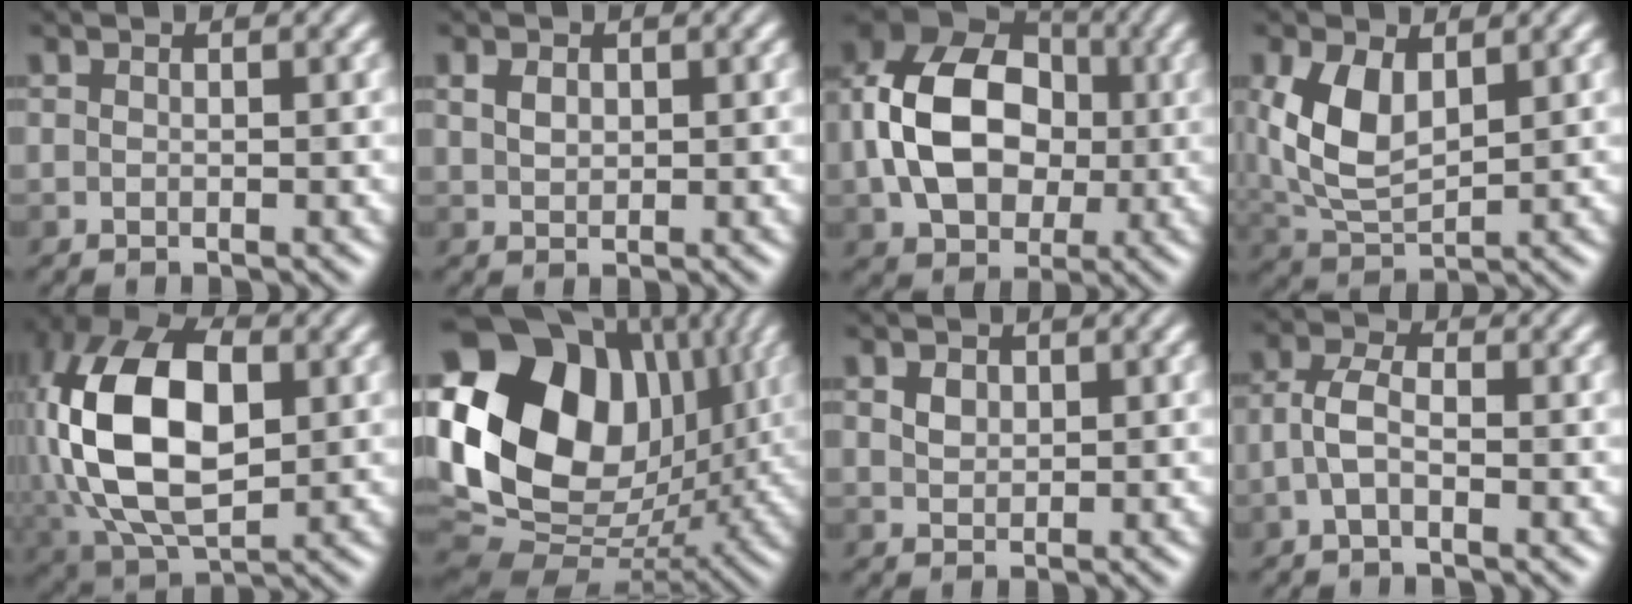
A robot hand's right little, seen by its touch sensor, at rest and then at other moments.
{"total": 1.6, "force": [0.5, 1.2, 1.0], "torque": [-0.019, 0.002, 0.012]}
{"total": 12.2, "force": [-0.4, 8.7, 8.4], "torque": [-0.178, 0.008, -0.011]}
{"total": 6.2, "force": [1.6, 3.5, 4.8], "torque": [-0.112, 0.000, 0.037]}
{"total": 15.1, "force": [0.6, 9.1, 12.1], "torque": [-0.251, 0.014, 0.005]}
{"total": 17.8, "force": [4.2, 13.0, 11.3], "torque": [-0.234, 0.011, 0.076]}
{"total": 1.4, "force": [0.6, 1.0, 0.7], "torque": [-0.014, 0.000, 0.013]}
{"total": 2.5, "force": [-0.8, 1.2, 2.0], "torque": [-0.043, 0.008, -0.023]}